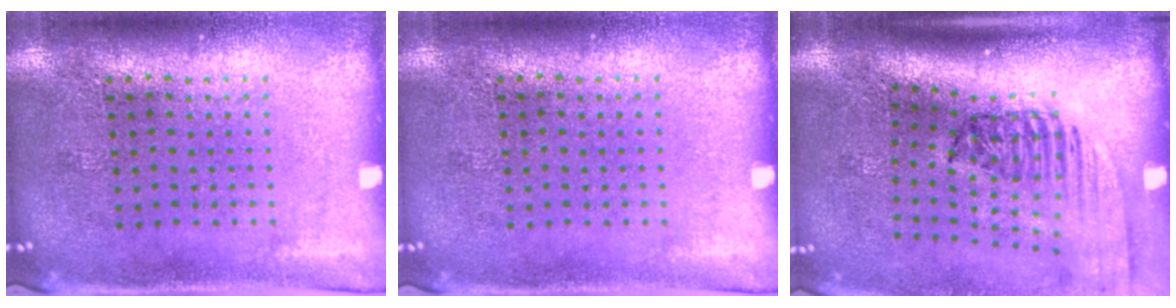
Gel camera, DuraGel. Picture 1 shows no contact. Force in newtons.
{"total": 0.0}
{"total": 2.4, "press": 1.7, "slide": 1.8}